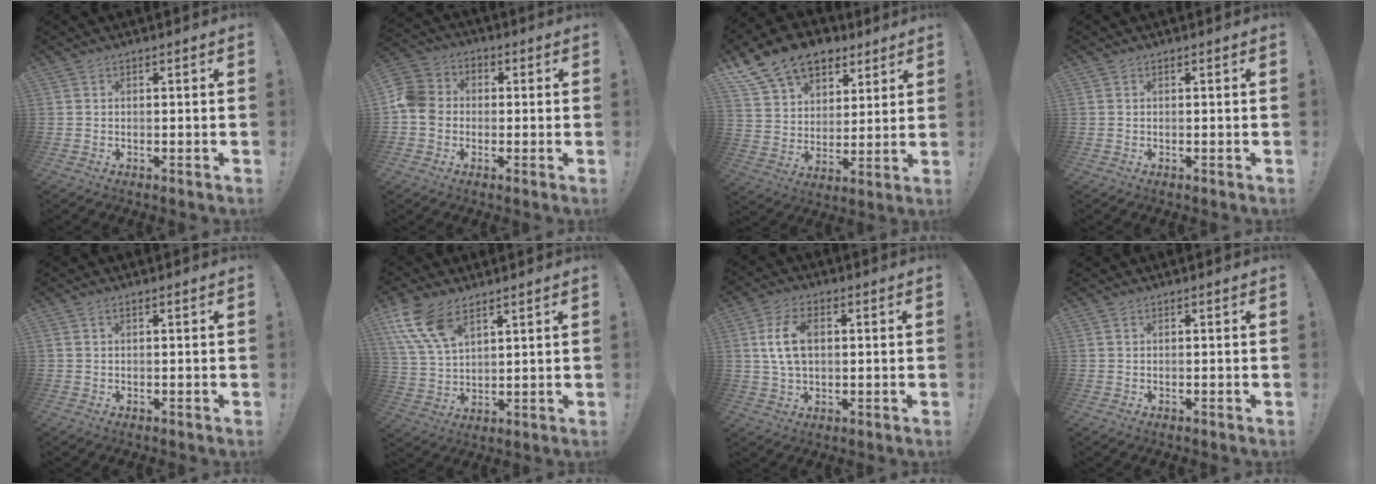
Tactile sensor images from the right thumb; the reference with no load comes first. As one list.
[{"total": 8.5, "force": [-1.9, 7.4, 3.6], "torque": [-0.072, 0.031, -0.032]}, {"total": 15.5, "force": [10.4, 10.1, 5.5], "torque": [-0.099, -0.061, 0.198]}, {"total": 0.0}, {"total": 0.8, "force": [0.3, 0.5, 0.6], "torque": [-0.021, 0.005, 0.008]}, {"total": 12.3, "force": [7.6, 6.3, 7.4], "torque": [-0.154, -0.028, 0.149]}, {"total": 9.8, "force": [1.9, 6.0, 7.4], "torque": [-0.136, -0.002, 0.032]}, {"total": 0.0}]